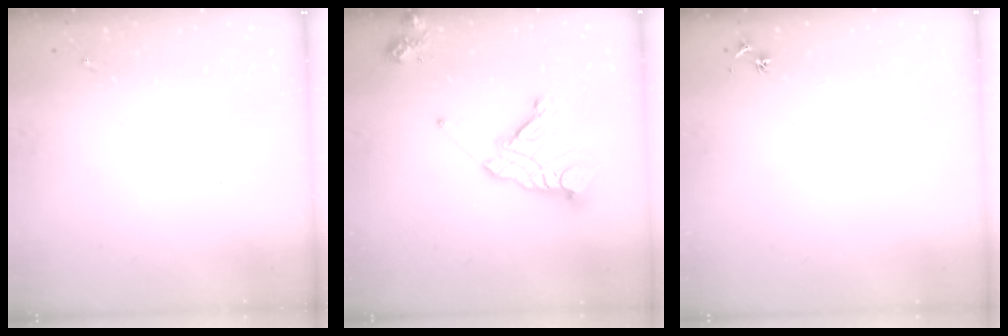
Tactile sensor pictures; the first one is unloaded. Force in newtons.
{"total": 16.6, "press": 16.5, "slide": 2.1}
{"total": 3.0, "press": 2.9, "slide": 0.4}